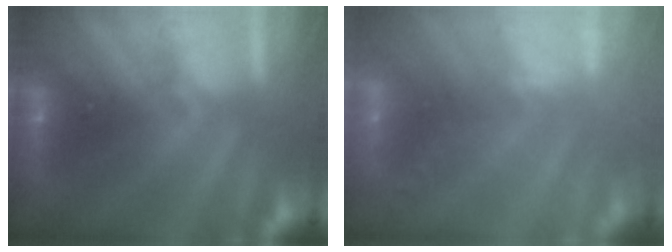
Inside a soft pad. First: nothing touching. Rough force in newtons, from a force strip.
{"total": 1.6}